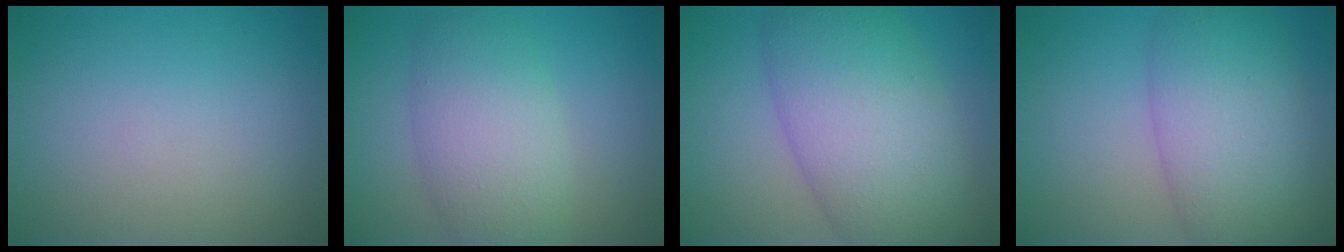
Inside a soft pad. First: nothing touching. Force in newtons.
{"total": 6.1, "press": 6.1, "slide": 0.3}
{"total": 10.2, "press": 10.2, "slide": 0.2}
{"total": 8.3, "press": 8.3, "slide": 0.3}